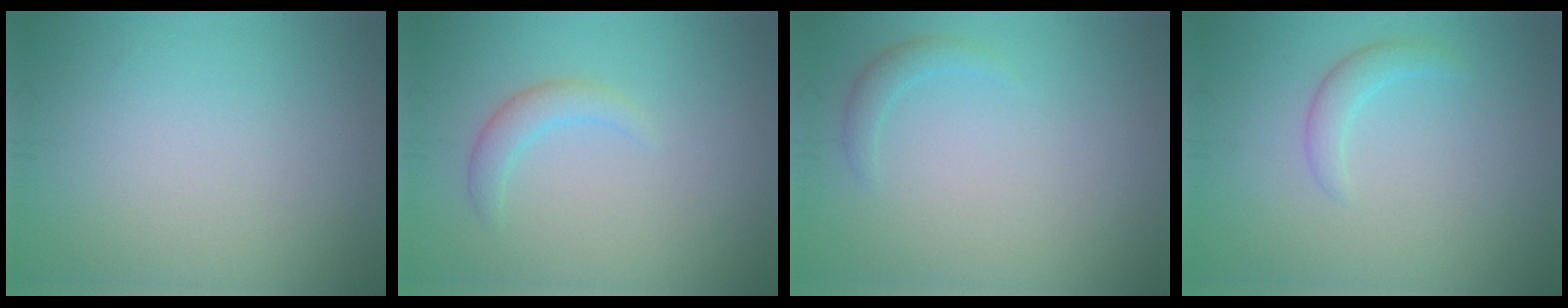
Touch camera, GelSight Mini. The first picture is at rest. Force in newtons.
{"total": 1.9, "press": 1.9, "slide": 0.0}
{"total": 1.3, "press": 1.3, "slide": 0.2}
{"total": 1.7, "press": 1.7, "slide": 0.1}